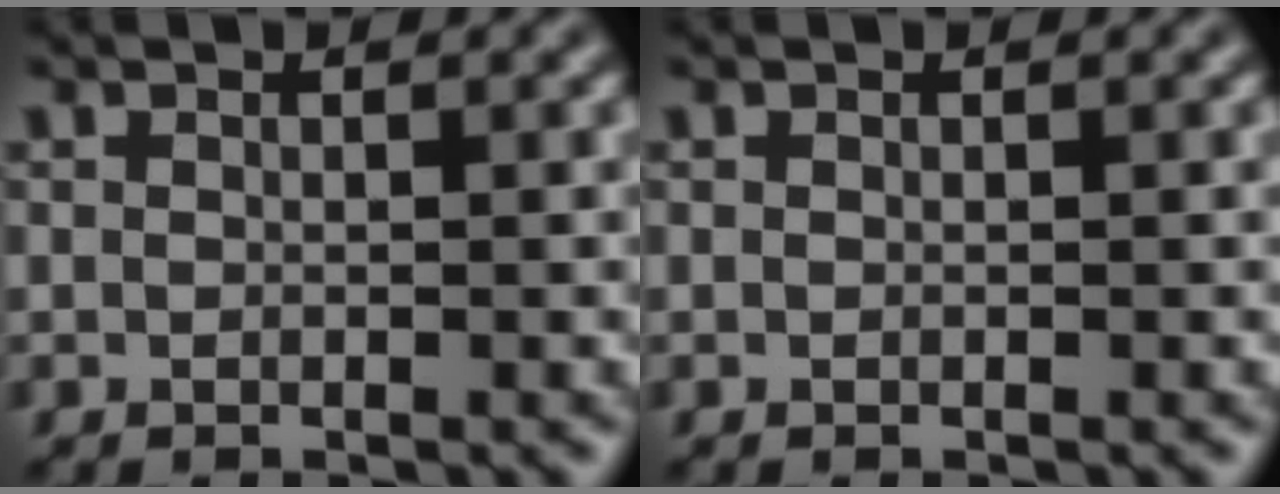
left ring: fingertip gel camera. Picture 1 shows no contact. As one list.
[{"total": 0.0}]